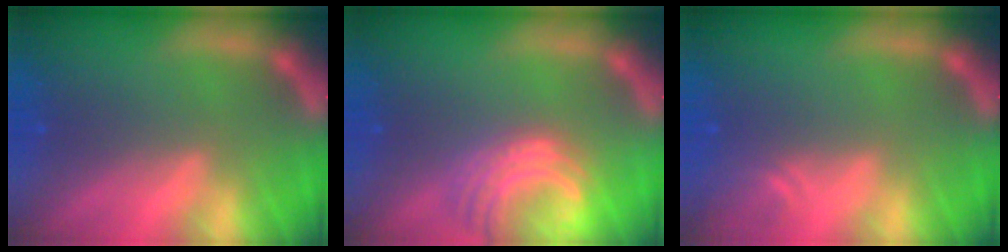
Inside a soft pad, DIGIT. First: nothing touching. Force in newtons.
{"total": 6.0}
{"total": 1.9}